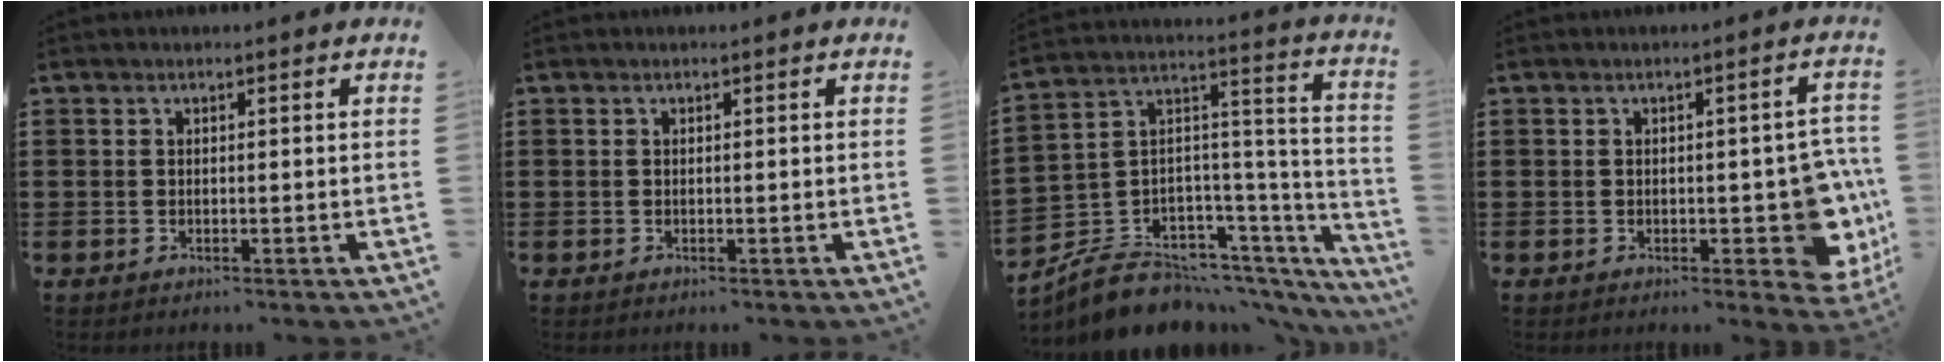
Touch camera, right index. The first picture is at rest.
{"total": 0.0}
{"total": 7.1, "force": [-5.7, 4.1, 1.0], "torque": [-0.036, -0.010, -0.105]}
{"total": 7.4, "force": [-1.0, 3.8, 6.3], "torque": [-0.065, -0.008, -0.014]}